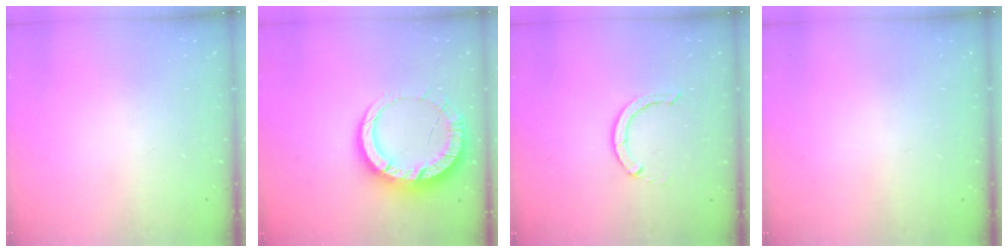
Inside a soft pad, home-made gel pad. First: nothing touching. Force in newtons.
{"total": 13.4, "press": 13.3, "slide": 1.1}
{"total": 3.4, "press": 3.4, "slide": 0.3}
{"total": 2.5, "press": 2.5, "slide": 0.2}